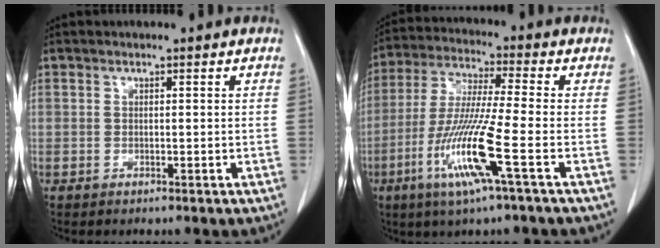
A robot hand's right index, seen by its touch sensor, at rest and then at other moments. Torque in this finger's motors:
{"motor_torque": [1.82, -0.32, 1.05, 0.21]}